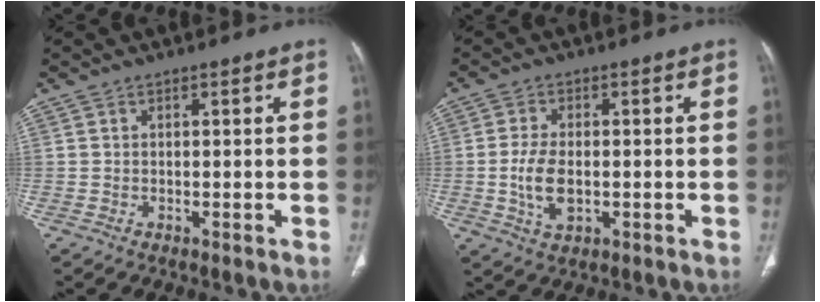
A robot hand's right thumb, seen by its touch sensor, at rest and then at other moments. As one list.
[{"total": 6.6, "force": [-0.9, 3.7, 5.4], "torque": [-0.107, -0.003, -0.013]}]